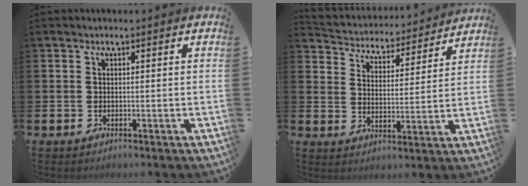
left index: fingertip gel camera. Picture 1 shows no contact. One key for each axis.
{"total": 4.3, "fx": 4.2, "fy": 1.2, "fz": 0.0, "tx": -0.031, "ty": -0.042, "tz": 0.067}